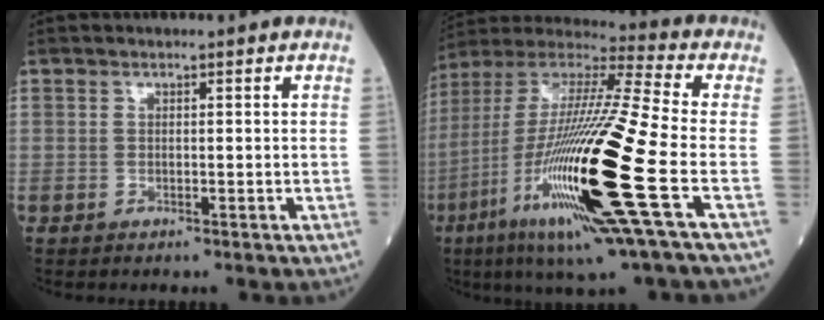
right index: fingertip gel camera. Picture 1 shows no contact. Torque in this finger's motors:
{"motor_torque": [2.14, 0.00, 1.06, 0.21]}